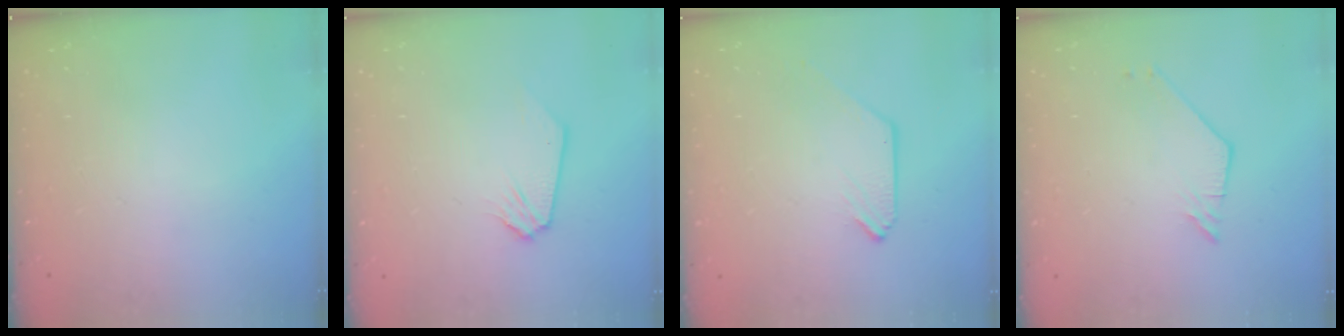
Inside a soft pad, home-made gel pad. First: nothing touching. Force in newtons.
{"total": 0.0}
{"total": 0.0}
{"total": 2.1, "press": 2.1, "slide": 0.1}